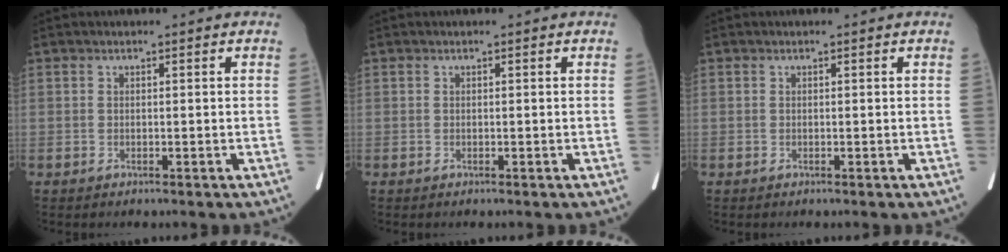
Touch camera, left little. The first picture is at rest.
{"total": 0.0}
{"total": 0.0}